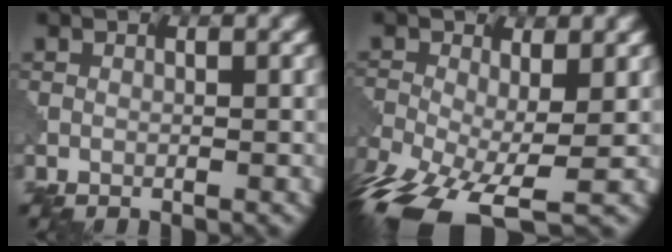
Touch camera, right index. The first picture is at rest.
{"total": 11.6, "force": [-5.7, 5.3, 8.7], "torque": [-0.196, -0.023, -0.085]}